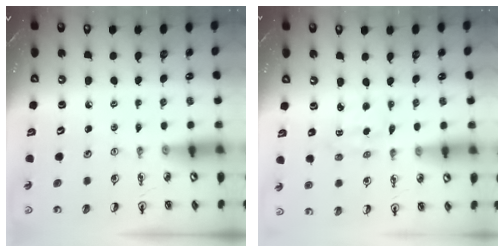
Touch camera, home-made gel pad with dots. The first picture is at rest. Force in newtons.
{"total": 1.9, "press": 1.8, "slide": 0.6}